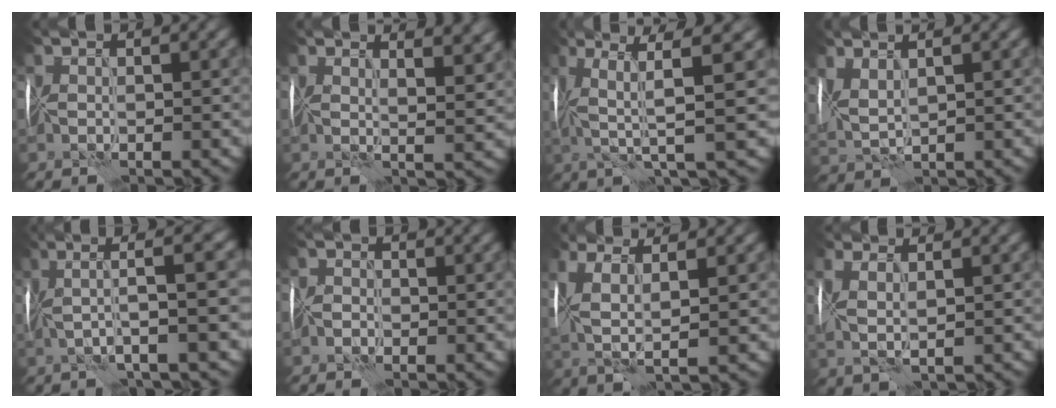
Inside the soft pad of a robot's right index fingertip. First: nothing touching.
{"total": 7.4, "force": [4.3, 2.9, 5.2], "torque": [-0.031, 0.031, 0.038]}
{"total": 6.1, "force": [1.2, 0.5, 6.0], "torque": [-0.118, 0.009, 0.024]}
{"total": 3.1, "force": [1.7, 1.3, 2.3], "torque": [-0.062, 0.012, 0.041]}
{"total": 5.8, "force": [1.0, 0.8, 5.6], "torque": [-0.088, 0.024, 0.012]}
{"total": 1.0, "force": [-0.9, 0.4, 0.0], "torque": [0.008, 0.005, -0.025]}
{"total": 5.8, "force": [0.8, 2.1, 5.4], "torque": [-0.133, 0.002, 0.010]}
{"total": 3.9, "force": [1.0, 1.8, 3.3], "torque": [-0.082, 0.018, 0.025]}